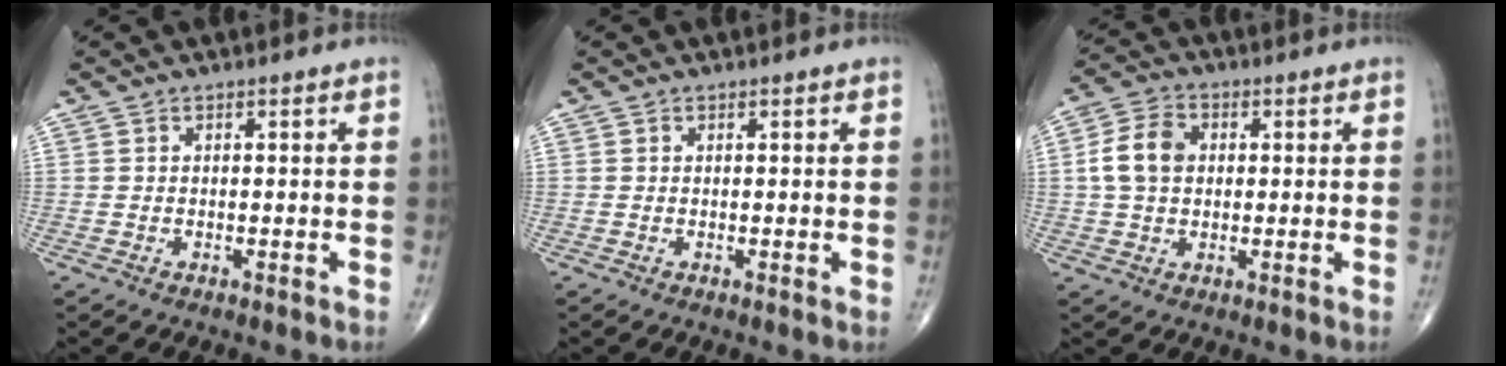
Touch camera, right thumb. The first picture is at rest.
{"total": 0.0}
{"total": 8.0, "force": [0.9, 5.8, 5.3], "torque": [-0.093, 0.014, 0.011]}